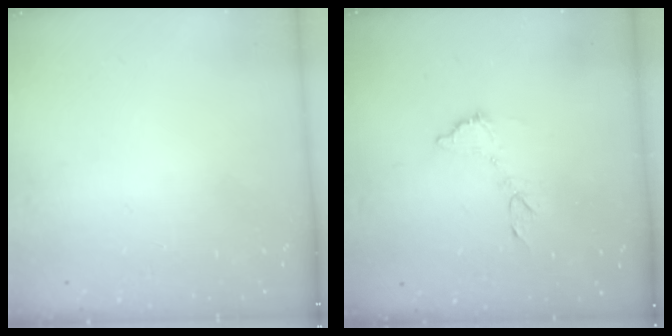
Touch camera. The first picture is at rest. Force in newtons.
{"total": 8.8, "press": 8.8, "slide": 0.4}